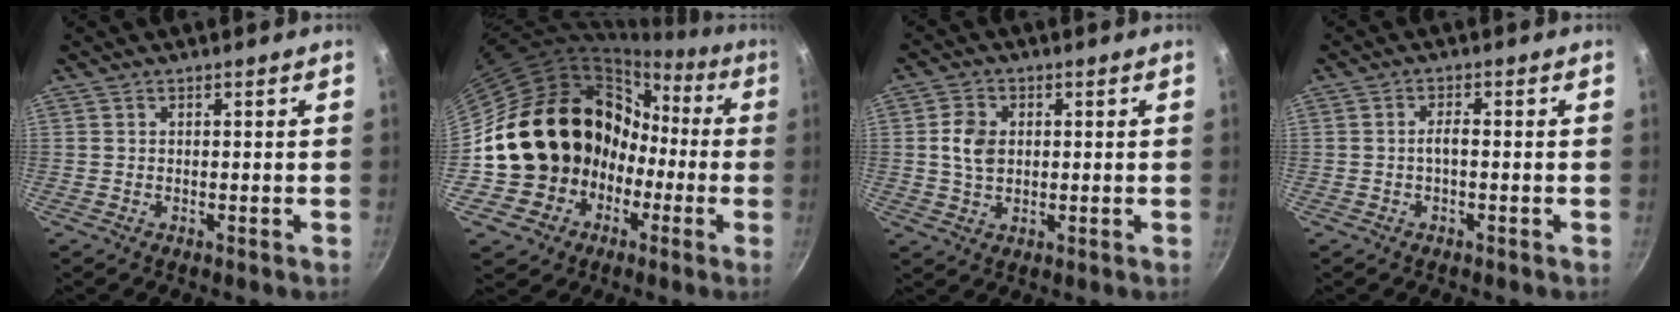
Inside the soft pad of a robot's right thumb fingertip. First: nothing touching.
{"total": 19.3, "force": [-1.6, 17.0, 9.1], "torque": [-0.118, 0.062, -0.006]}
{"total": 5.7, "force": [0.8, 4.1, 3.9], "torque": [-0.060, 0.002, 0.013]}
{"total": 1.9, "force": [-0.4, 0.6, 1.7], "torque": [-0.034, 0.012, -0.009]}